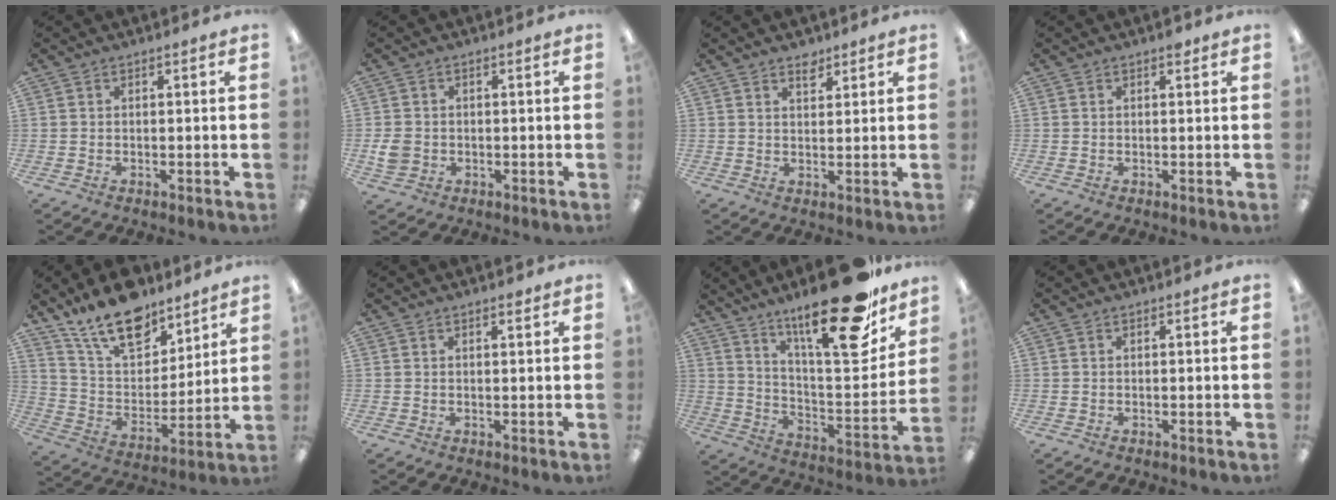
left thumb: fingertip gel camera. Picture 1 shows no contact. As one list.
[{"total": 4.0, "force": [-0.3, 3.5, 2.0], "torque": [-0.033, 0.002, -0.006]}, {"total": 3.2, "force": [2.6, 1.5, 1.0], "torque": [0.001, -0.017, 0.044]}, {"total": 1.4, "force": [0.9, 0.6, 0.8], "torque": [-0.003, -0.004, 0.012]}, {"total": 17.2, "force": [13.2, 8.0, 7.6], "torque": [-0.138, -0.080, 0.238]}, {"total": 1.2, "force": [1.0, 0.3, 0.6], "torque": [-0.004, -0.003, 0.016]}, {"total": 25.2, "force": [18.1, 6.6, 16.3], "torque": [-0.234, -0.123, 0.287]}, {"total": 0.0}]